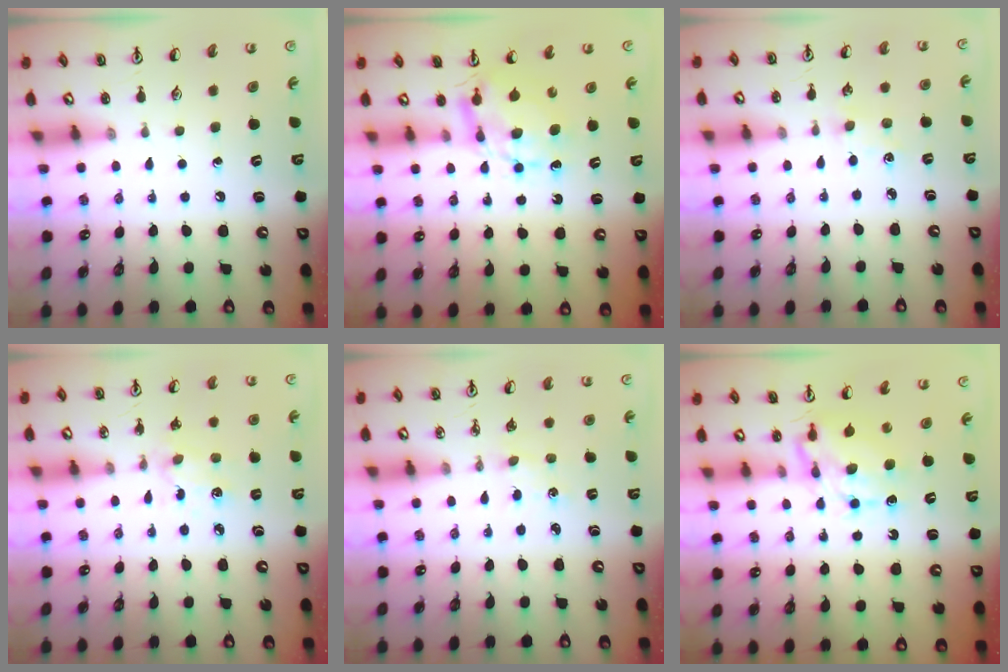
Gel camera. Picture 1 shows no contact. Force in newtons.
{"total": 6.5, "press": 6.5, "slide": 0.5}
{"total": 1.3, "press": 1.3, "slide": 0.3}
{"total": 2.5, "press": 2.4, "slide": 0.6}
{"total": 0.0}
{"total": 6.9, "press": 6.9, "slide": 0.5}